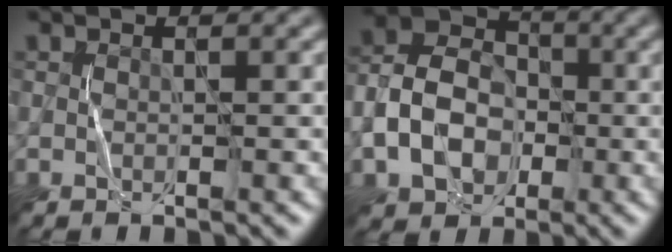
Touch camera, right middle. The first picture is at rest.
{"total": 7.0, "force": [-2.0, 5.3, 4.1], "torque": [-0.081, -0.003, -0.046]}